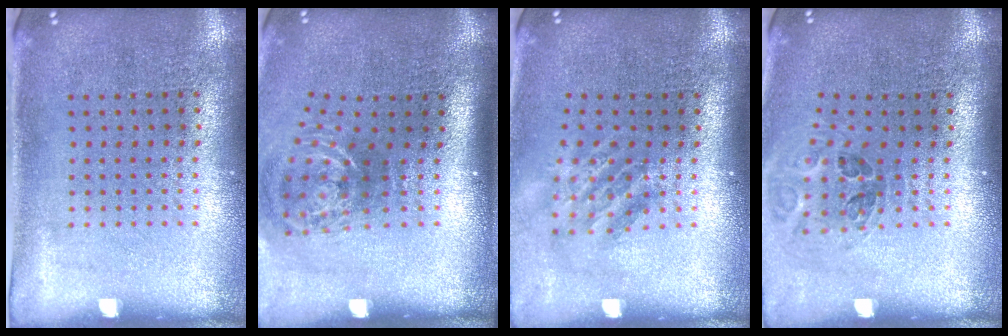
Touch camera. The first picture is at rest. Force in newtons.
{"total": 2.0, "press": 1.2, "slide": 1.6}
{"total": 1.7, "press": 1.2, "slide": 1.2}
{"total": 1.2, "press": 1.1, "slide": 0.4}